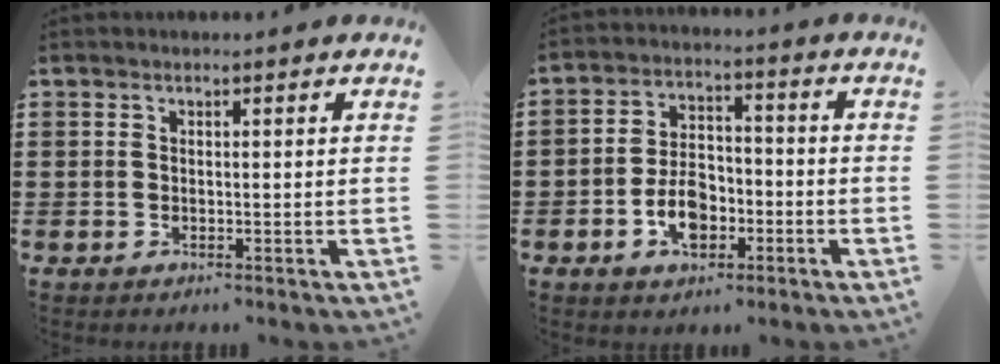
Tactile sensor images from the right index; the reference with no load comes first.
{"total": 6.7, "force": [-2.6, 4.2, 4.5], "torque": [-0.082, 0.006, -0.049]}